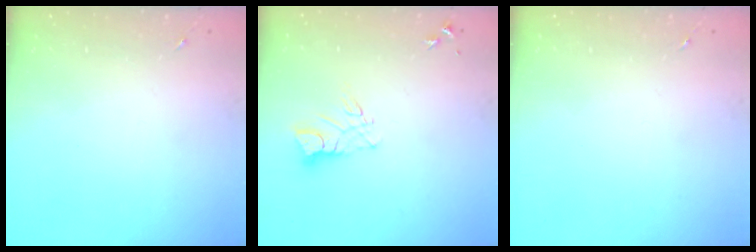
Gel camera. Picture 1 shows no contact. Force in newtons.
{"total": 7.0, "press": 7.0, "slide": 0.7}
{"total": 0.0}